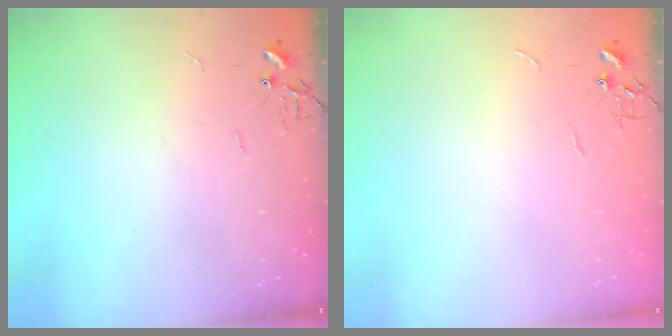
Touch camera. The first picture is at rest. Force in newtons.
{"total": 0.0}